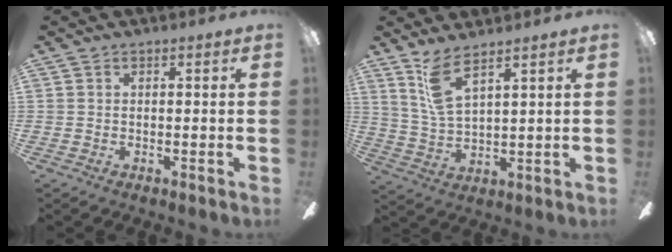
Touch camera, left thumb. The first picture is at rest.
{"total": 8.9, "force": [6.0, 2.5, 6.1], "torque": [-0.132, -0.016, 0.111]}